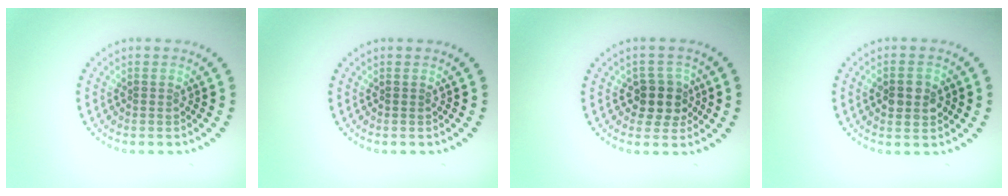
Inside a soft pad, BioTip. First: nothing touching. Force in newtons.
{"total": 0.0}
{"total": 3.1, "press": 2.7, "slide": 1.4}
{"total": 2.9, "press": 2.9, "slide": 0.0}